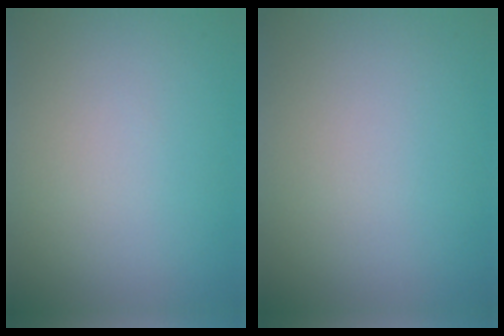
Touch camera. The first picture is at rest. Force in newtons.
{"total": 0.0}